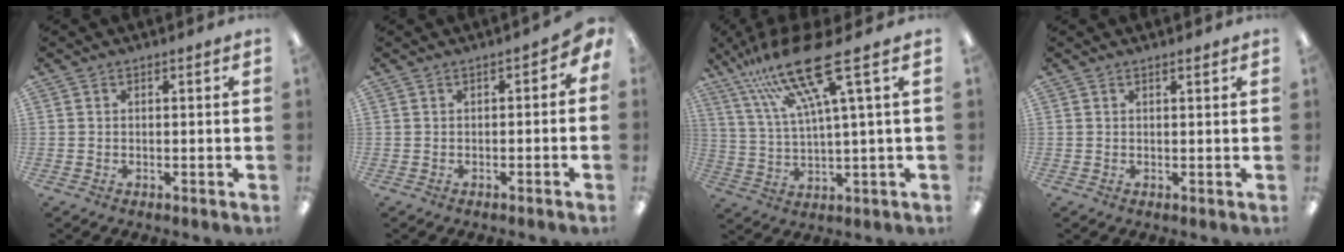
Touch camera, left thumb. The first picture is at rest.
{"total": 1.8, "force": [-1.1, 1.2, 0.7], "torque": [-0.013, 0.010, -0.023]}
{"total": 19.0, "force": [11.3, 2.7, 15.0], "torque": [-0.301, -0.052, 0.175]}
{"total": 0.7, "force": [0.7, 0.1, 0.1], "torque": [-0.004, 0.001, 0.013]}